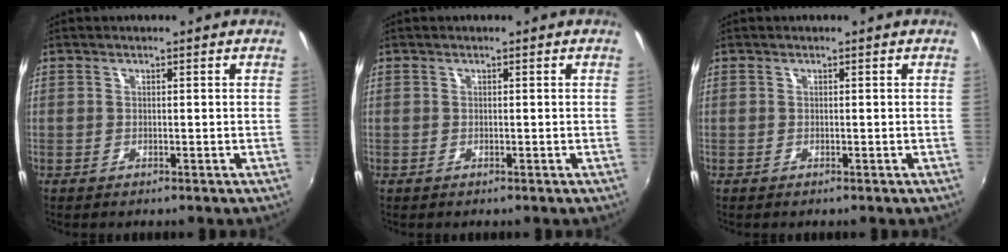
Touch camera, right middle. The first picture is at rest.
{"total": 0.0}
{"total": 0.0}